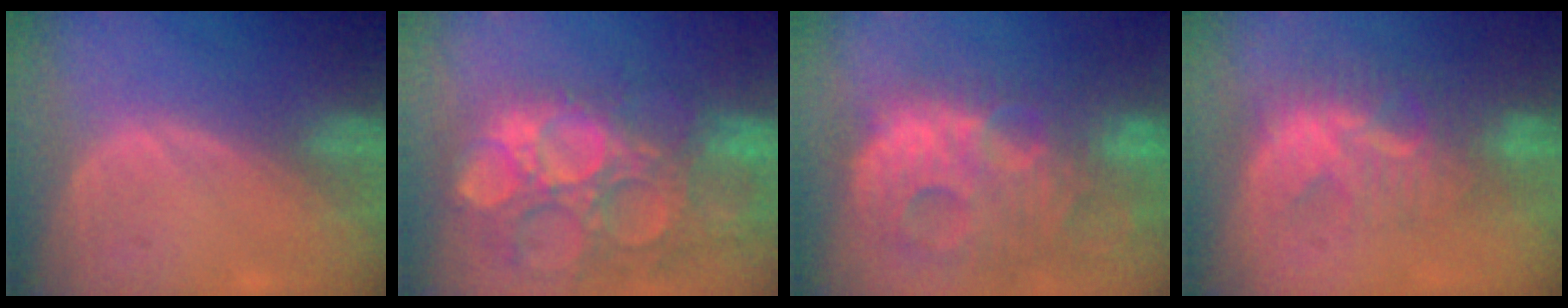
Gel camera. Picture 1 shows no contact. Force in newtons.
{"total": 15.6, "press": 12.9, "slide": 8.8}
{"total": 14.3, "press": 12.3, "slide": 7.2}
{"total": 8.0, "press": 7.8, "slide": 1.9}